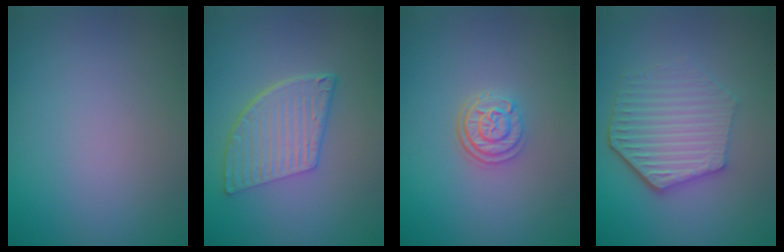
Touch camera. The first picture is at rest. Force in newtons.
{"total": 5.6, "press": 4.1, "slide": 3.7}
{"total": 3.0, "press": 2.4, "slide": 1.7}
{"total": 5.6, "press": 4.4, "slide": 3.5}